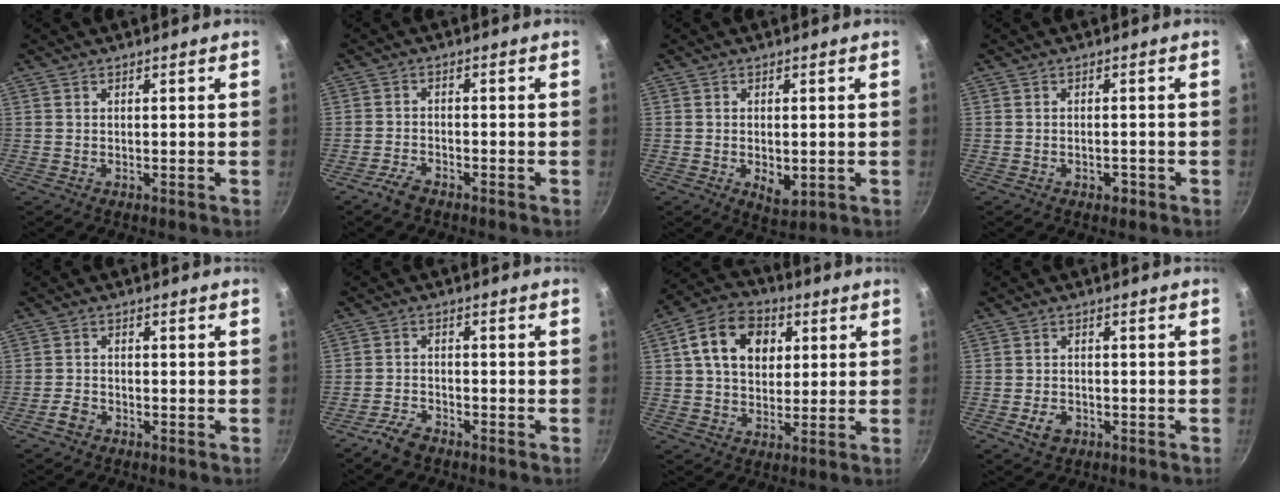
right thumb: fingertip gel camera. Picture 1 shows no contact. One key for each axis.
{"total": 3.4, "fx": -2.6, "fy": 1.3, "fz": 1.7, "tx": -0.039, "ty": 0.022, "tz": -0.052}
{"total": 4.8, "fx": -0.8, "fy": 2.6, "fz": 3.9, "tx": -0.054, "ty": -0.009, "tz": -0.005}
{"total": 2.0, "fx": -1.1, "fy": 1.1, "fz": 1.2, "tx": -0.016, "ty": 0.007, "tz": -0.013}
{"total": 2.8, "fx": -1.8, "fy": 1.7, "fz": 1.2, "tx": -0.023, "ty": 0.022, "tz": -0.034}
{"total": 4.5, "fx": -3.5, "fy": 1.9, "fz": 2.1, "tx": -0.043, "ty": 0.027, "tz": -0.068}
{"total": 13.2, "fx": 3.7, "fy": 9.7, "fz": 8.2, "tx": -0.117, "ty": 0.010, "tz": 0.052}
{"total": 4.1, "fx": -1.8, "fy": 2.9, "fz": 2.3, "tx": -0.036, "ty": 0.012, "tz": -0.029}